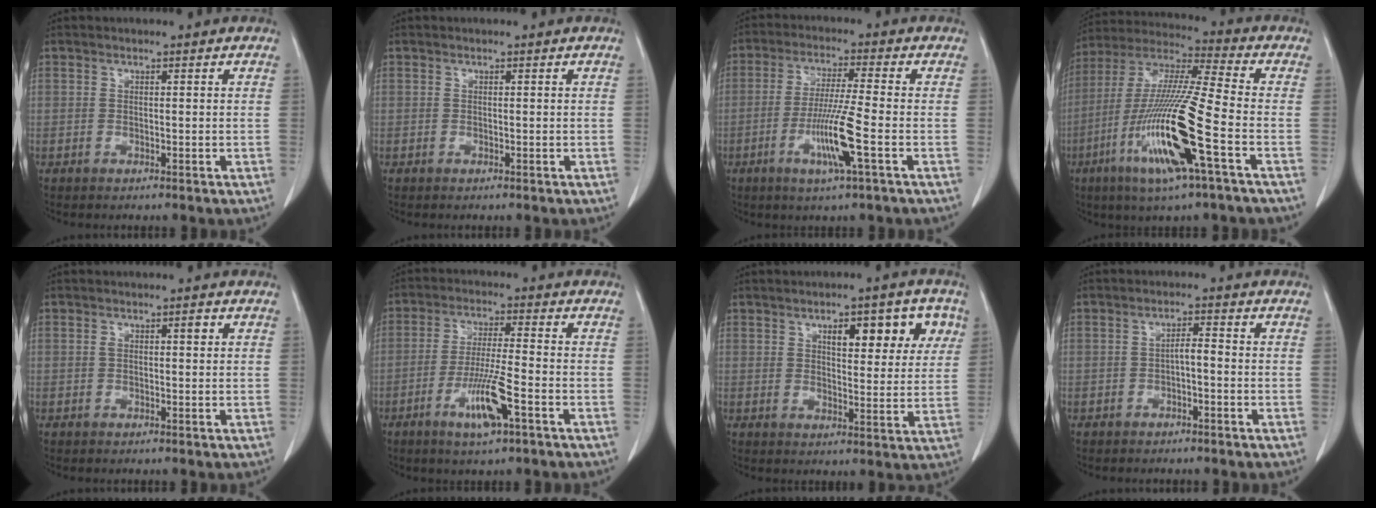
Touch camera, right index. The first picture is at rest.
{"total": 0.0}
{"total": 8.8, "force": [-3.0, -0.7, 8.2], "torque": [-0.159, -0.014, -0.057]}
{"total": 18.2, "force": [-6.6, 0.2, 16.9], "torque": [-0.356, -0.024, -0.130]}
{"total": 1.8, "force": [0.6, 0.7, 1.6], "torque": [-0.029, 0.010, 0.011]}
{"total": 8.4, "force": [-3.8, 0.4, 7.5], "torque": [-0.145, -0.012, -0.068]}
{"total": 9.9, "force": [4.4, 3.6, 8.1], "torque": [-0.099, 0.014, 0.062]}
{"total": 2.1, "force": [-0.6, 0.5, 2.0], "torque": [-0.032, 0.005, -0.010]}